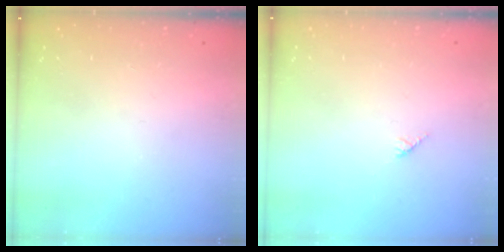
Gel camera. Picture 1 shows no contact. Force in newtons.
{"total": 2.7, "press": 2.7, "slide": 0.2}